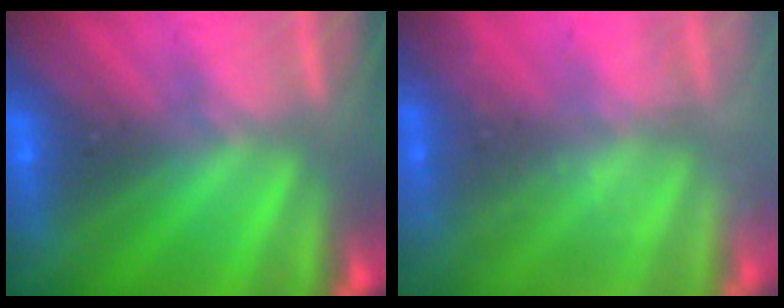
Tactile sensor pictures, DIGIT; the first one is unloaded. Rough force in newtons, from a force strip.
{"total": 2.4}